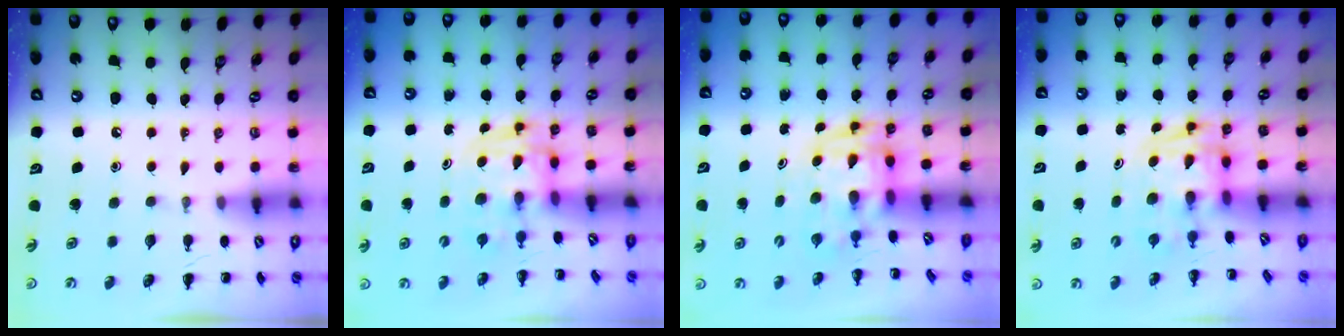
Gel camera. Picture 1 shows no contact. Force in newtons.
{"total": 3.4, "press": 3.4, "slide": 0.6}
{"total": 3.2, "press": 3.1, "slide": 0.6}
{"total": 2.6, "press": 2.6, "slide": 0.5}